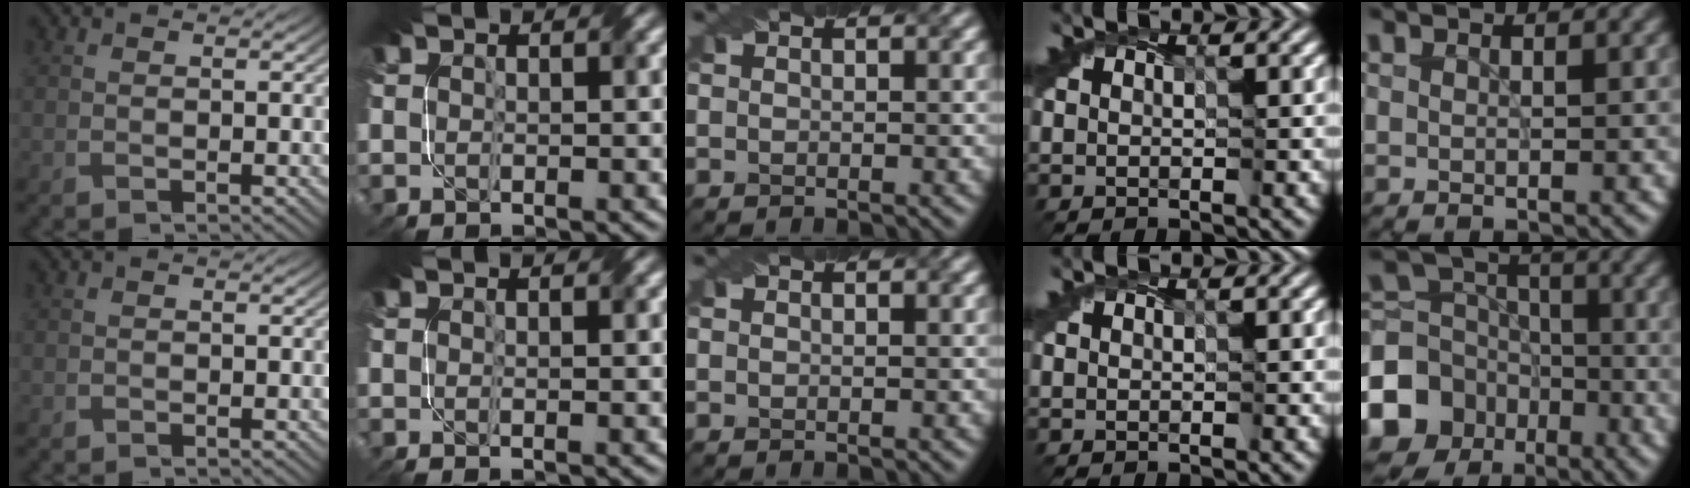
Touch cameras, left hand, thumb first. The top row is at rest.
{"index": {"total": 0.6, "force": [-0.2, -0.1, 0.6], "torque": [-0.011, -0.004, -0.004]}, "little": {"total": 13.0, "force": [-6.2, 10.8, 3.7], "torque": [-0.104, -0.042, -0.126]}}